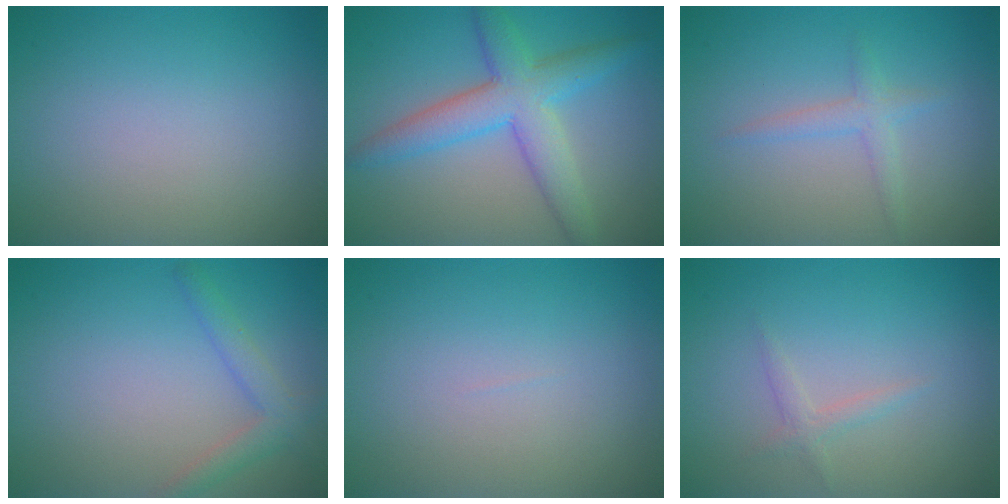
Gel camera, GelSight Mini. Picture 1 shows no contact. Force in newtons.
{"total": 5.9, "press": 5.9, "slide": 0.2}
{"total": 1.6, "press": 1.6, "slide": 0.0}
{"total": 2.3, "press": 2.3, "slide": 0.3}
{"total": 0.0}
{"total": 1.2, "press": 1.2, "slide": 0.1}